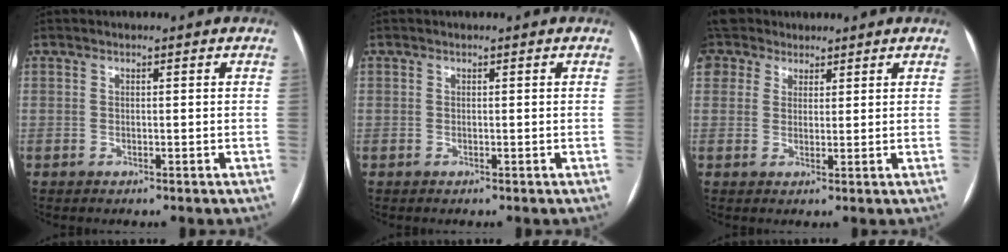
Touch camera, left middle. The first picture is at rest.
{"total": 0.0}
{"total": 7.2, "force": [4.7, 5.4, 1.3], "torque": [-0.039, 0.032, 0.093]}